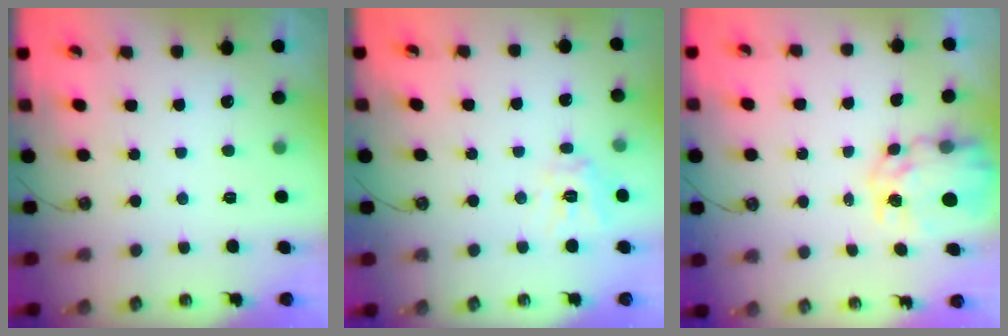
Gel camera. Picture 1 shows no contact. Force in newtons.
{"total": 11.2, "press": 11.1, "slide": 1.0}
{"total": 8.4, "press": 8.4, "slide": 0.6}